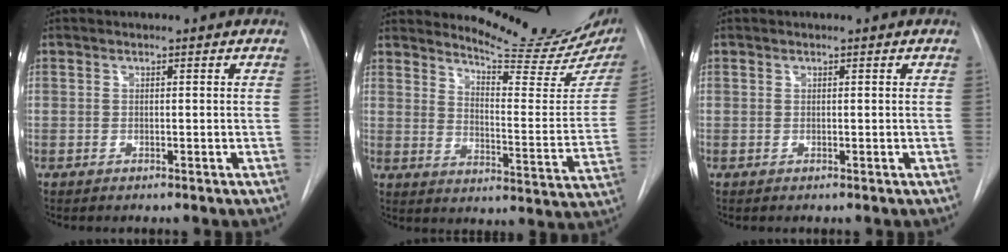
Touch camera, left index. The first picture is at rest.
{"total": 17.4, "force": [16.2, 1.1, 6.2], "torque": [-0.086, -0.102, 0.204]}
{"total": 0.0}